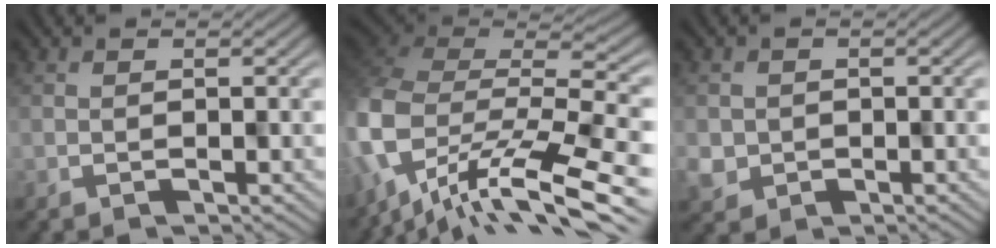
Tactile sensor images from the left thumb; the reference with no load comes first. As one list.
[{"total": 16.9, "force": [-8.8, 7.8, 12.1], "torque": [-0.297, -0.022, -0.141]}, {"total": 2.4, "force": [-0.7, 2.2, 0.4], "torque": [-0.014, -0.011, -0.015]}]